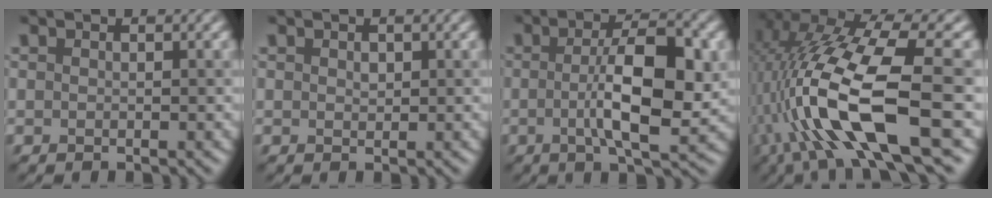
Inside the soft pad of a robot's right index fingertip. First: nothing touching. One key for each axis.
{"total": 0.7, "fx": 0.3, "fy": 0.4, "fz": 0.3, "tx": -0.008, "ty": -0.001, "tz": 0.005}
{"total": 8.2, "fx": -0.2, "fy": 2.3, "fz": 7.8, "tx": -0.126, "ty": -0.001, "tz": -0.005}
{"total": 12.5, "fx": -2.4, "fy": 3.8, "fz": 11.7, "tx": -0.229, "ty": 0.004, "tz": -0.042}